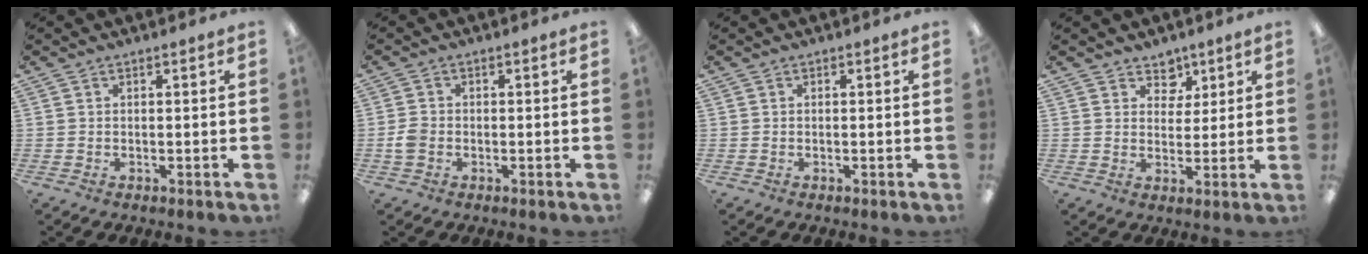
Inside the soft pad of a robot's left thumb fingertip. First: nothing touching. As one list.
[{"total": 2.7, "force": [-0.7, 2.1, 1.6], "torque": [-0.028, 0.005, -0.013]}, {"total": 0.0}, {"total": 5.4, "force": [3.9, 3.7, 0.7], "torque": [0.000, -0.023, 0.068]}]